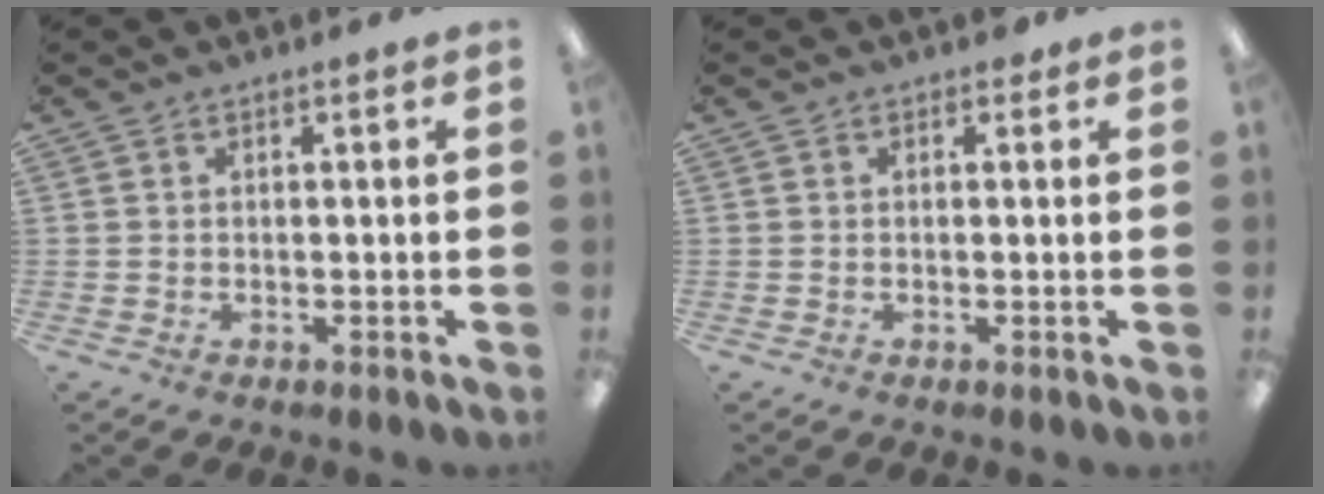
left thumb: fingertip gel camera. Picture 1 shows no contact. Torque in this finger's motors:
{"motor_torque": [0.10, -0.02, 0.18, 0.04, 0.00]}